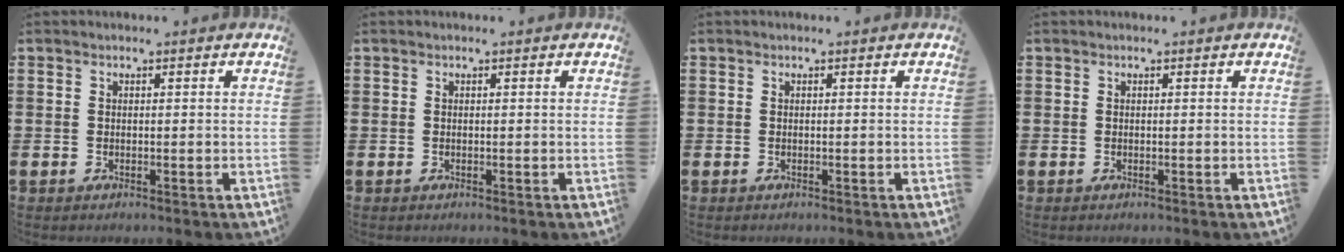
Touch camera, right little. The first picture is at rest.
{"total": 0.0}
{"total": 0.0}
{"total": 0.0}